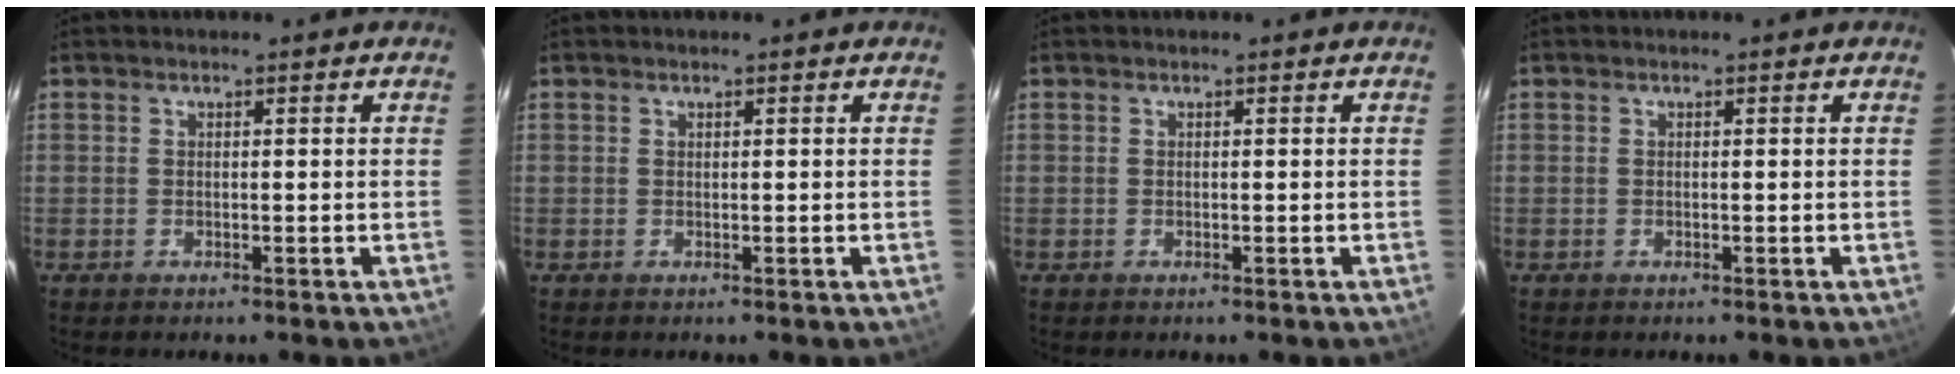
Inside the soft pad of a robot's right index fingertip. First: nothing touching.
{"total": 0.0}
{"total": 0.0}
{"total": 0.0}